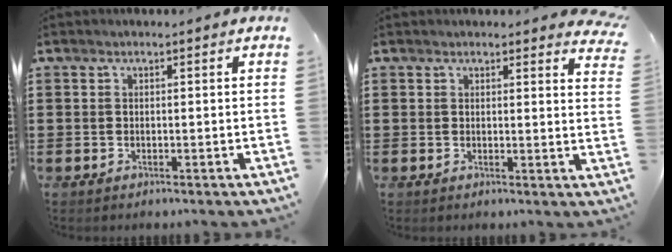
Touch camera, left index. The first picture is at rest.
{"total": 2.0, "force": [2.0, 0.3, 0.5], "torque": [0.000, -0.009, 0.034]}